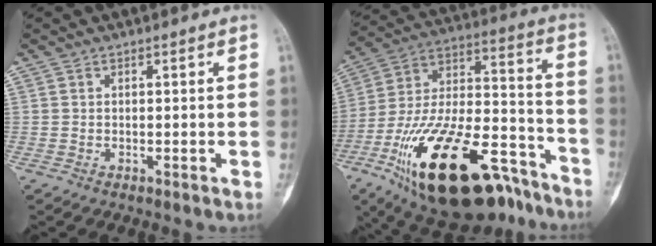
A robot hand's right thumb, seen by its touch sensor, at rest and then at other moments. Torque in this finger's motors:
{"motor_torque": [2.74, 1.24, 1.87, -0.91, 0.70]}